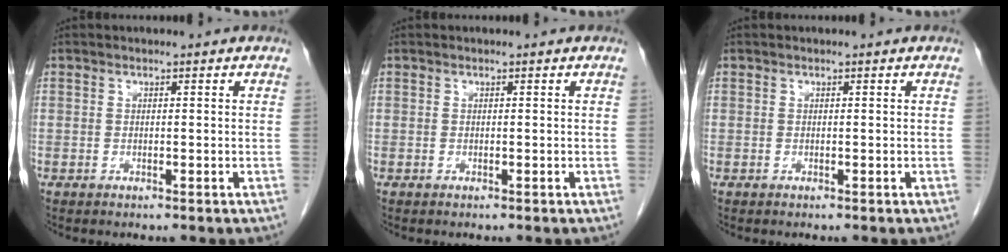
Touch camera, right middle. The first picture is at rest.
{"total": 0.0}
{"total": 0.0}